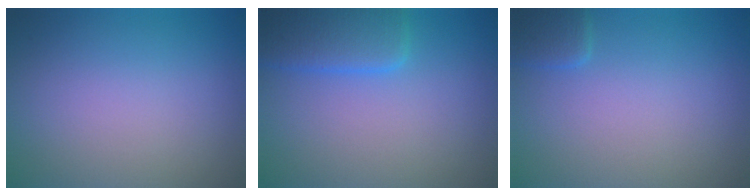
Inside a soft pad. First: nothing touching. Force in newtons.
{"total": 4.0, "press": 4.0, "slide": 0.1}
{"total": 1.5, "press": 1.5, "slide": 0.1}